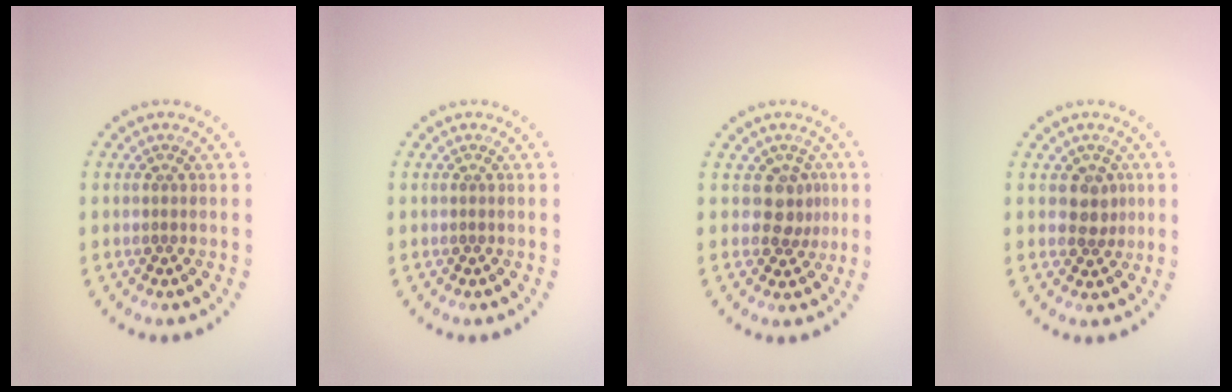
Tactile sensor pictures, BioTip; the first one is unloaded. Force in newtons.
{"total": 0.0}
{"total": 2.3, "press": 1.9, "slide": 1.3}
{"total": 1.9, "press": 1.8, "slide": 0.8}